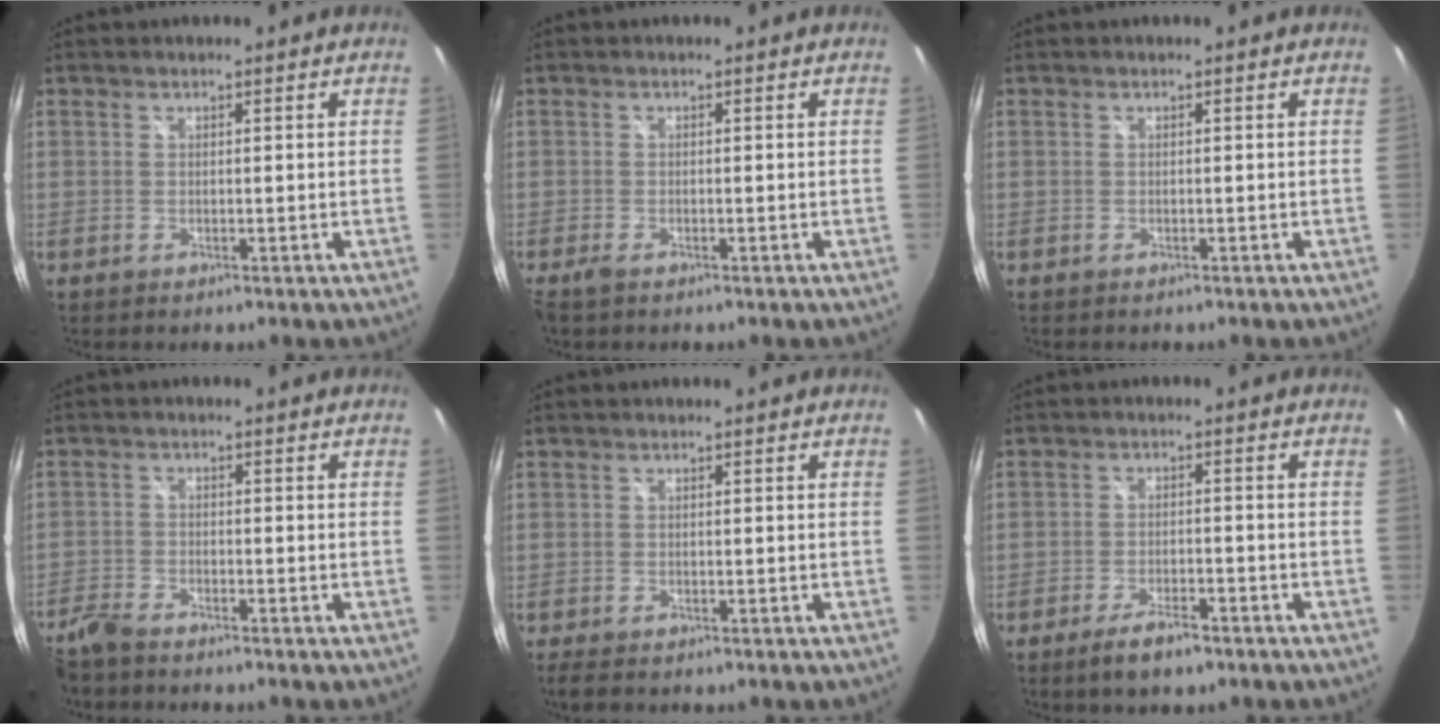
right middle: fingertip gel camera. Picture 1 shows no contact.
{"total": 1.7, "force": [-1.3, 0.4, 1.0], "torque": [-0.021, -0.007, -0.025]}
{"total": 0.0}
{"total": 6.3, "force": [-5.6, 1.8, 2.4], "torque": [-0.071, -0.019, -0.112]}
{"total": 3.3, "force": [-2.5, 1.2, 1.8], "torque": [-0.036, -0.018, -0.040]}
{"total": 5.8, "force": [-4.3, 1.8, 3.5], "torque": [-0.080, -0.007, -0.071]}